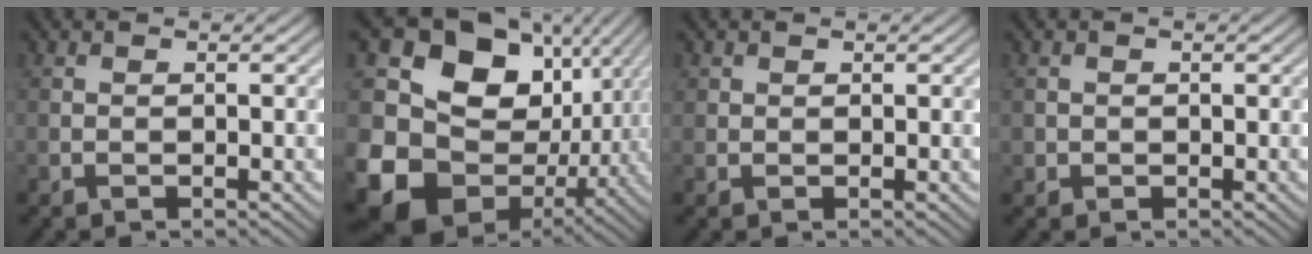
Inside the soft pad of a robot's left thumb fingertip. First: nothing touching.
{"total": 19.8, "force": [-0.1, 16.6, 10.8], "torque": [-0.242, -0.047, 0.022]}
{"total": 1.0, "force": [0.6, 0.8, 0.2], "torque": [-0.002, -0.003, 0.012]}
{"total": 1.2, "force": [0.0, 1.2, 0.1], "torque": [0.000, -0.006, -0.002]}